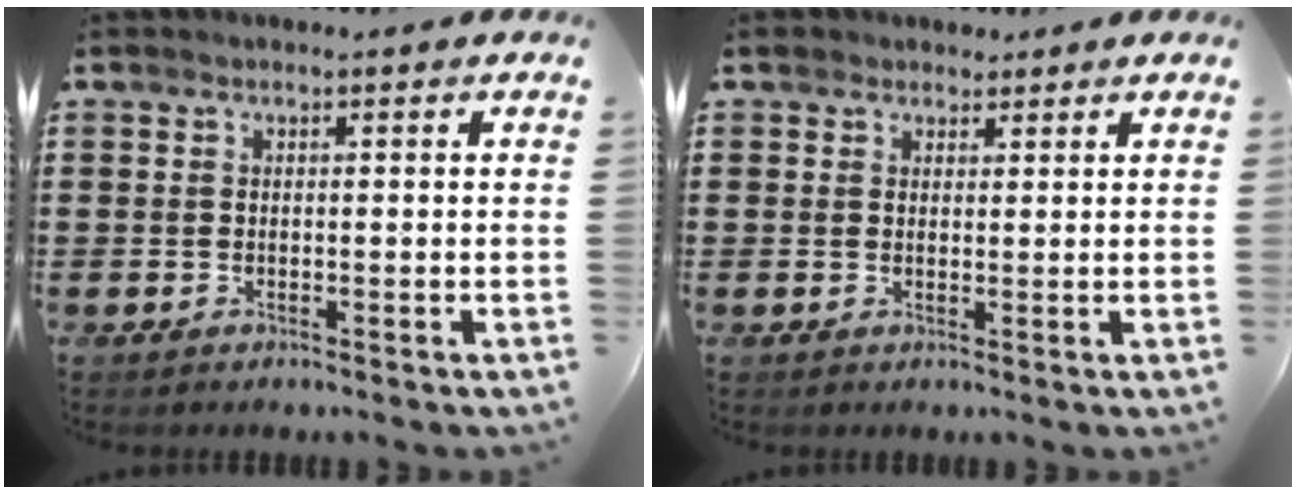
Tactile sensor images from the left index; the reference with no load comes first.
{"total": 2.1, "force": [1.6, 1.3, 0.2], "torque": [-0.002, 0.005, 0.028]}